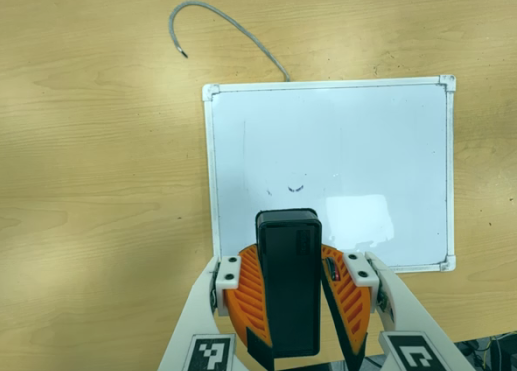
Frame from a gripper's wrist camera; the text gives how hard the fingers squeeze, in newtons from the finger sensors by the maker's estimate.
{"total": 10.1, "left": 10.0, "right": 10.1}